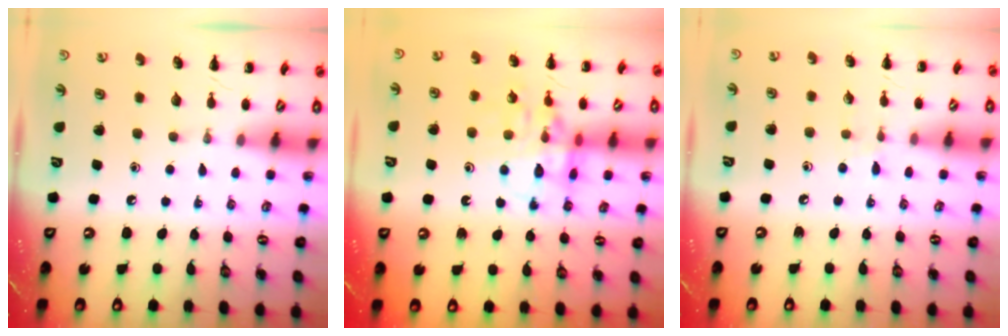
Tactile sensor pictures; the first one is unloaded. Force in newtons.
{"total": 14.3, "press": 14.2, "slide": 1.9}
{"total": 5.4, "press": 4.9, "slide": 2.2}